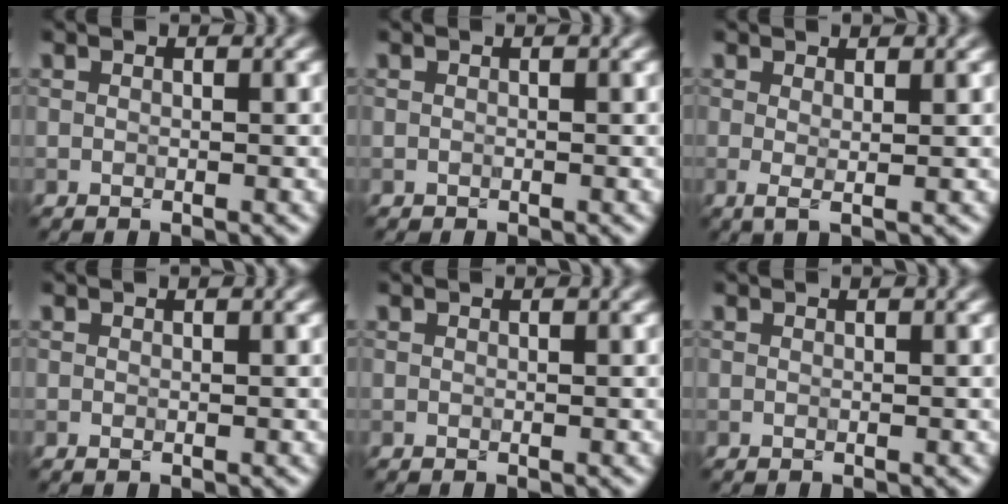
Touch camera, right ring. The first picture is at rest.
{"total": 0.0}
{"total": 1.5, "force": [0.1, 0.3, 1.4], "torque": [-0.028, -0.002, 0.000]}
{"total": 0.0}
{"total": 0.0}
{"total": 0.0}